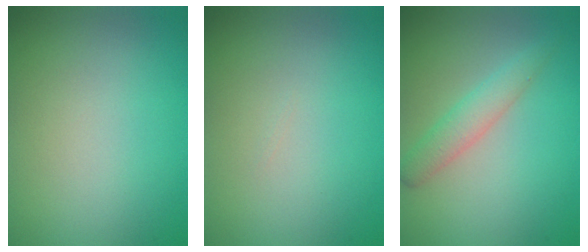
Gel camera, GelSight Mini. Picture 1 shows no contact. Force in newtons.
{"total": 0.0}
{"total": 2.3, "press": 2.3, "slide": 0.2}